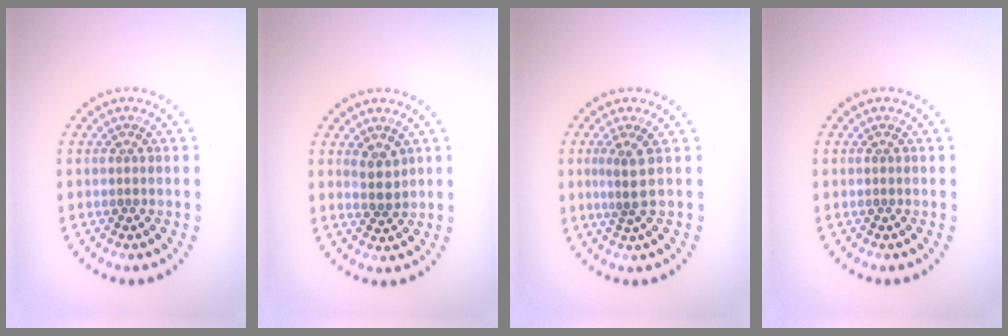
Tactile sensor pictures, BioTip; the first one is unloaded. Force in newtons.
{"total": 1.8, "press": 1.4, "slide": 1.1}
{"total": 2.0, "press": 1.3, "slide": 1.5}
{"total": 0.0}